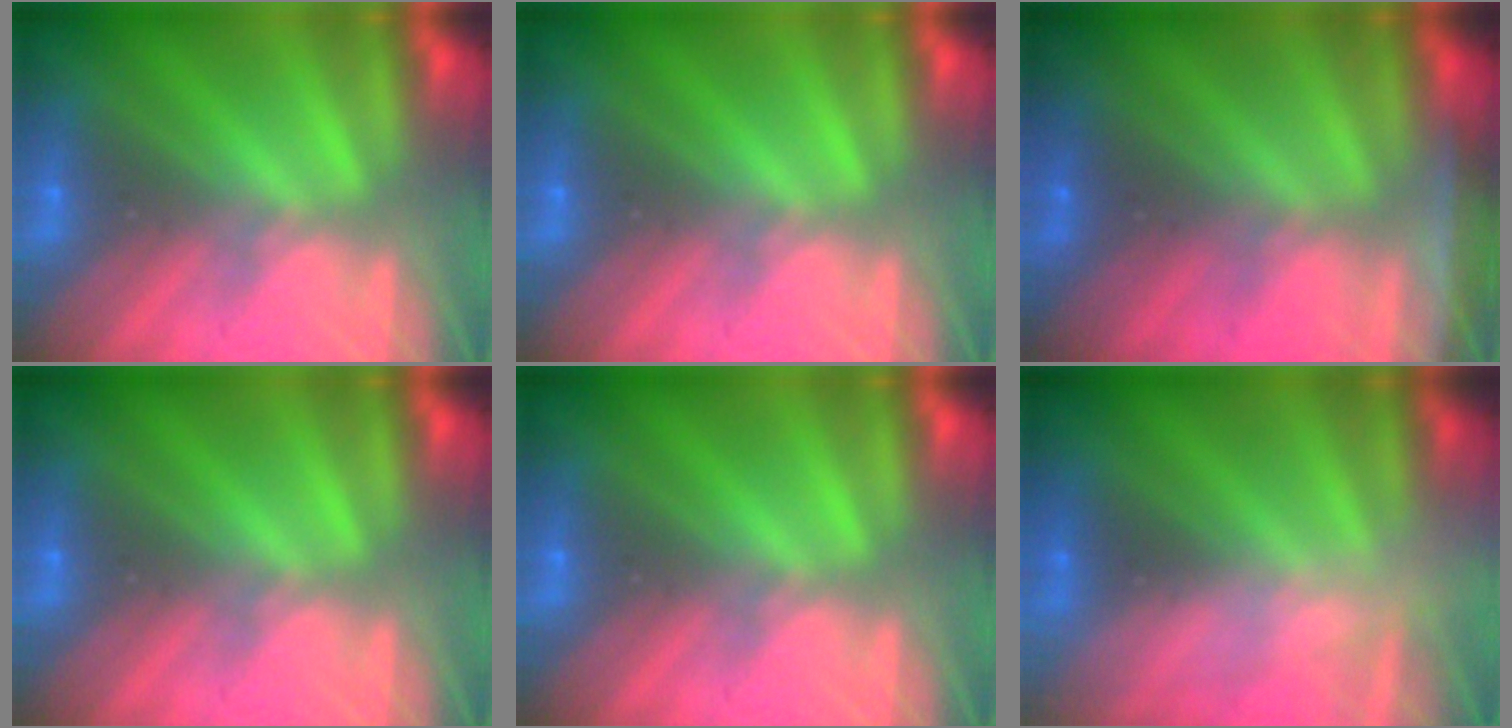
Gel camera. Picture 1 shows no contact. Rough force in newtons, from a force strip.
{"total": 0.0}
{"total": 1.9}
{"total": 0.0}
{"total": 0.0}
{"total": 2.6}